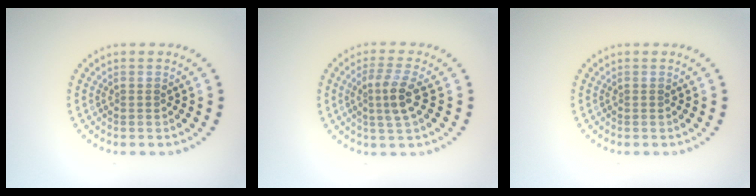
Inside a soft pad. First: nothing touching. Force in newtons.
{"total": 2.9, "press": 2.5, "slide": 1.4}
{"total": 0.0}